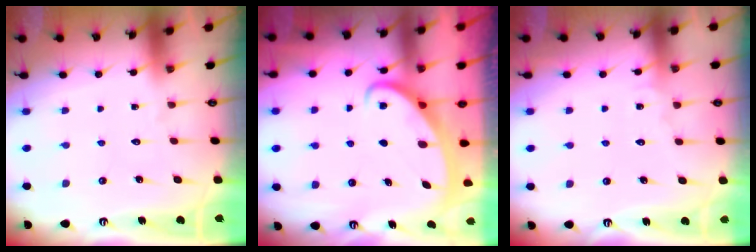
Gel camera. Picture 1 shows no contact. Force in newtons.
{"total": 2.5, "press": 2.5, "slide": 0.3}
{"total": 3.7, "press": 3.7, "slide": 0.4}